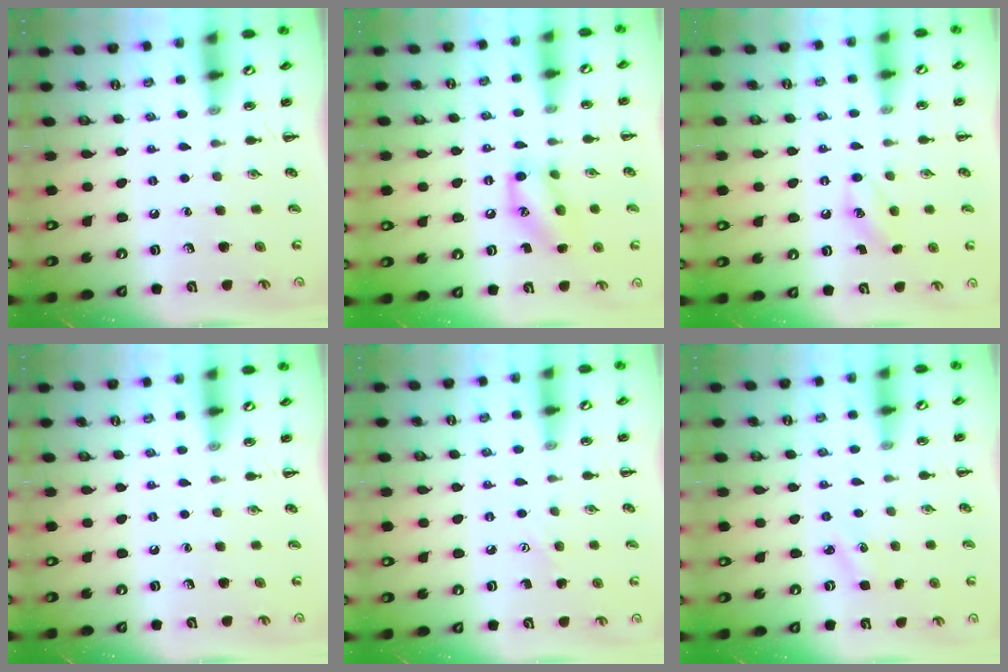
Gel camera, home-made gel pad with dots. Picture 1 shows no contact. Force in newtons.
{"total": 12.2, "press": 12.0, "slide": 2.0}
{"total": 6.6, "press": 6.3, "slide": 1.8}
{"total": 0.0}
{"total": 3.9, "press": 3.8, "slide": 1.0}
{"total": 2.7, "press": 2.6, "slide": 0.8}